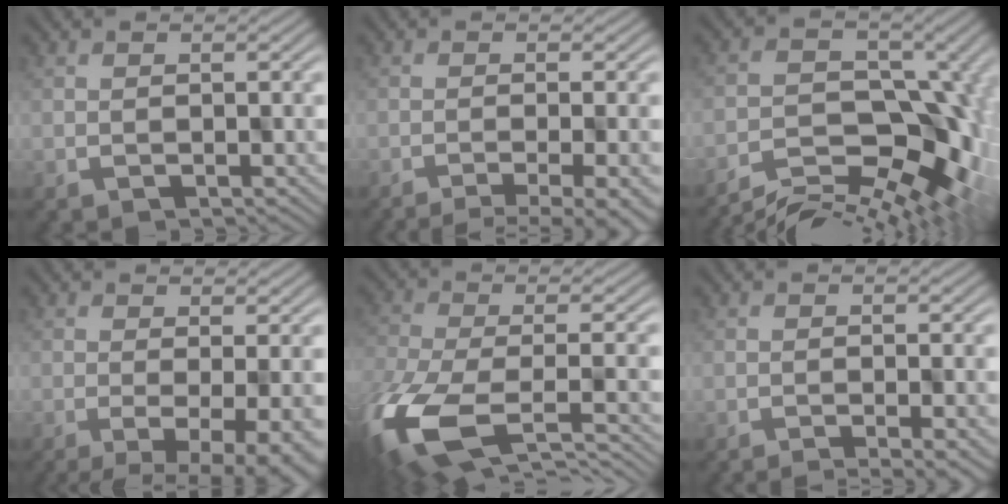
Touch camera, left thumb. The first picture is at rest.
{"total": 7.8, "force": [-5.6, 1.3, 5.3], "torque": [-0.081, -0.007, -0.066]}
{"total": 8.8, "force": [-4.8, 4.2, 6.1], "torque": [-0.099, -0.017, -0.076]}
{"total": 10.5, "force": [-6.8, 2.5, 7.5], "torque": [-0.096, -0.013, -0.066]}
{"total": 14.6, "force": [-6.2, 7.5, 10.9], "torque": [-0.279, -0.060, -0.080]}
{"total": 3.2, "force": [-2.2, 0.1, 2.3], "torque": [-0.031, 0.010, -0.038]}